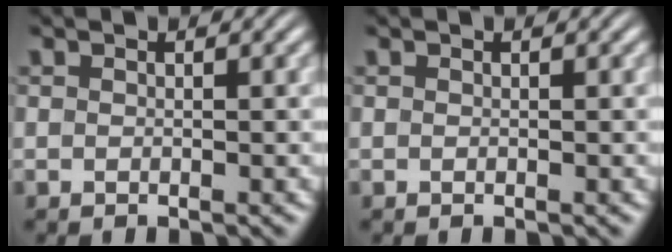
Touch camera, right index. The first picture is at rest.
{"total": 0.0}